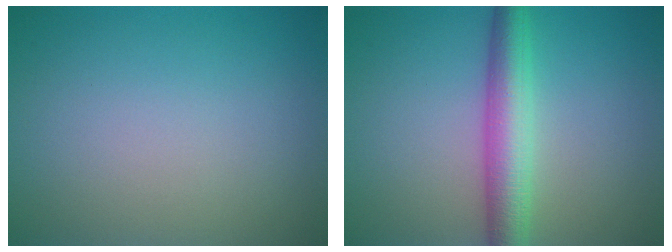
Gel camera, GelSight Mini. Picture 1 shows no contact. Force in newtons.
{"total": 5.0, "press": 5.0, "slide": 0.0}